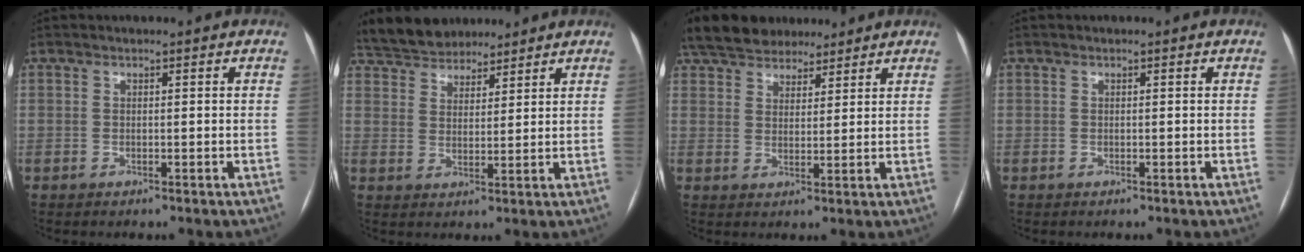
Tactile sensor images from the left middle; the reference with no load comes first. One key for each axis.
{"total": 9.3, "fx": 8.4, "fy": 3.4, "fz": 2.2, "tx": -0.039, "ty": 0.028, "tz": 0.146}
{"total": 14.5, "fx": 12.0, "fy": 6.1, "fz": 5.2, "tx": -0.107, "ty": 0.043, "tz": 0.195}
{"total": 0.0}